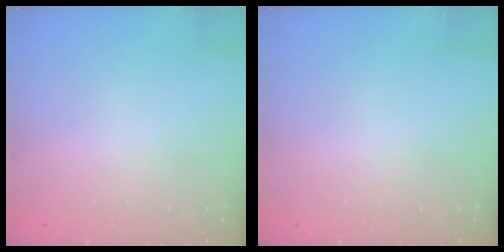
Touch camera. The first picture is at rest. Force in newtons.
{"total": 0.0}